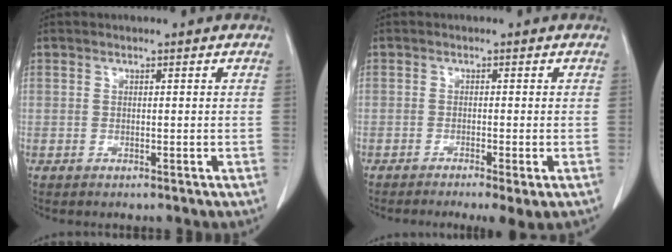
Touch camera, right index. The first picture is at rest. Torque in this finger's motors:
{"motor_torque": [0.57, -0.56, 0.20, 0.05]}